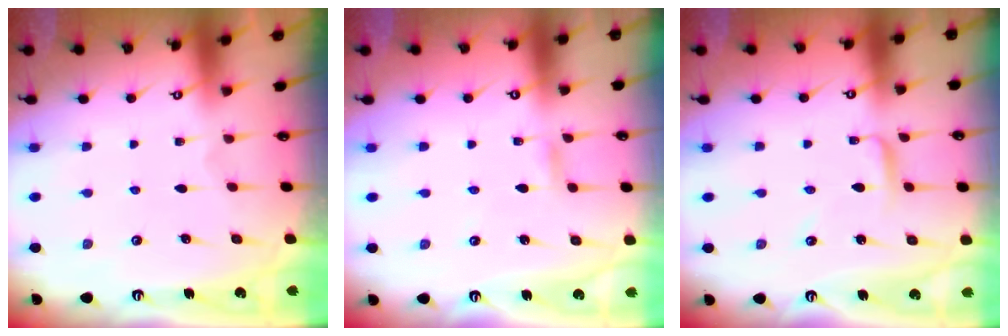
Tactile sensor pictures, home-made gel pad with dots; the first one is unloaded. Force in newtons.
{"total": 2.9, "press": 2.9, "slide": 0.1}
{"total": 2.9, "press": 2.9, "slide": 0.2}